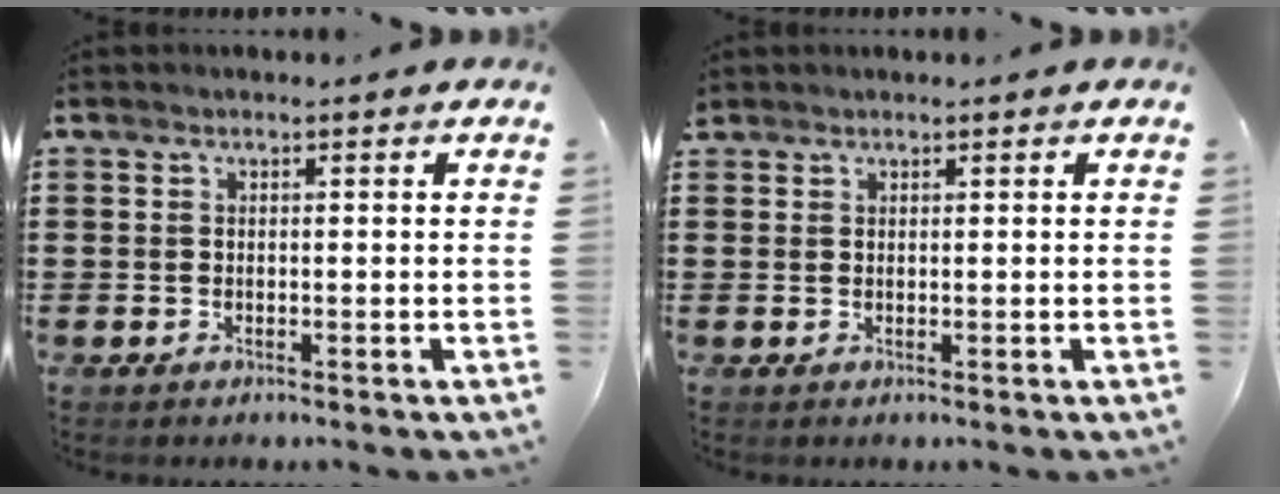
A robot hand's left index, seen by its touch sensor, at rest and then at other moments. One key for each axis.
{"total": 0.6, "fx": 0.5, "fy": 0.3, "fz": 0.0, "tx": -0.003, "ty": 0.001, "tz": 0.011}